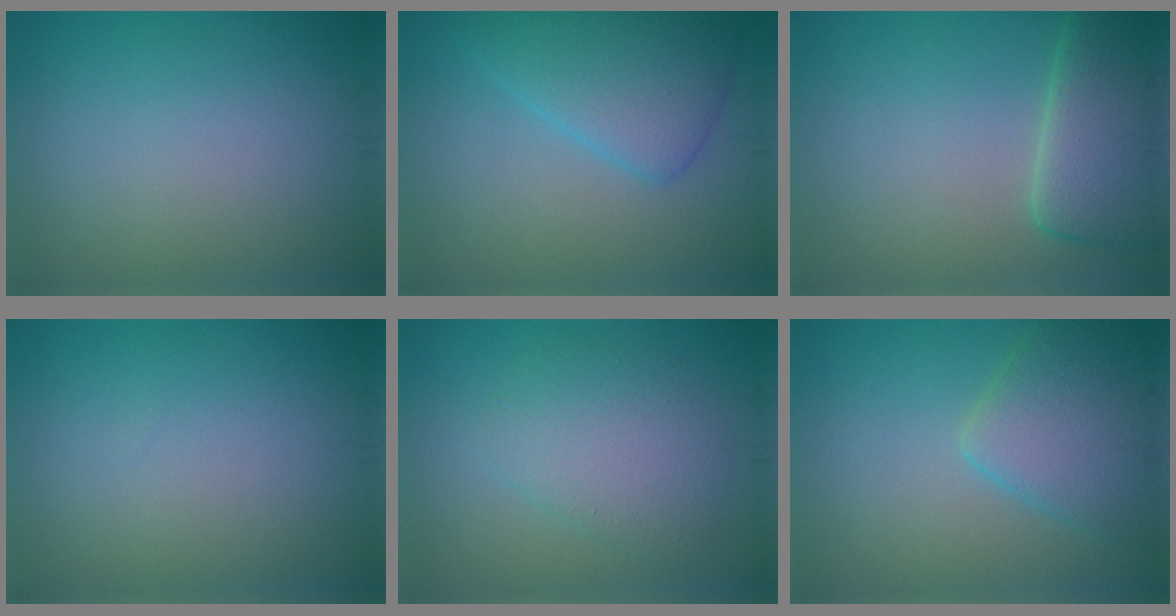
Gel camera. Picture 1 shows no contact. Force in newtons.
{"total": 4.7, "press": 4.7, "slide": 0.3}
{"total": 6.4, "press": 6.3, "slide": 0.8}
{"total": 0.0}
{"total": 3.8, "press": 3.8, "slide": 0.1}
{"total": 5.0, "press": 5.0, "slide": 0.3}